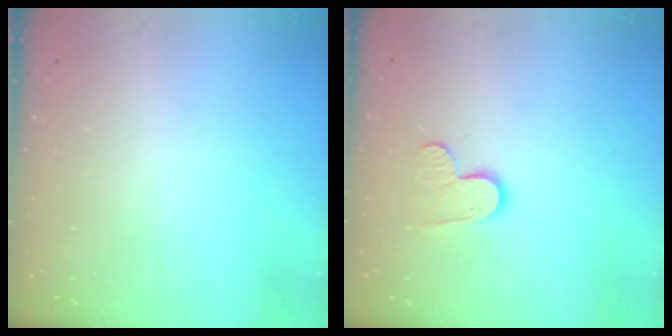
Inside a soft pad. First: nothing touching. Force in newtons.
{"total": 7.8, "press": 7.7, "slide": 0.6}